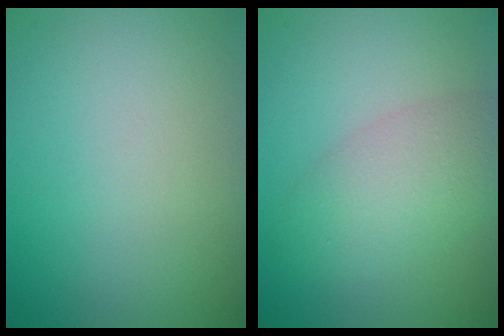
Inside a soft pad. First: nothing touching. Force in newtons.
{"total": 4.6, "press": 4.6, "slide": 0.3}